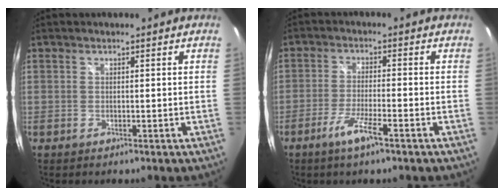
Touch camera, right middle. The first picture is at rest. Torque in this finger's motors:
{"motor_torque": [0.80, -0.64, 0.12, 0.09]}